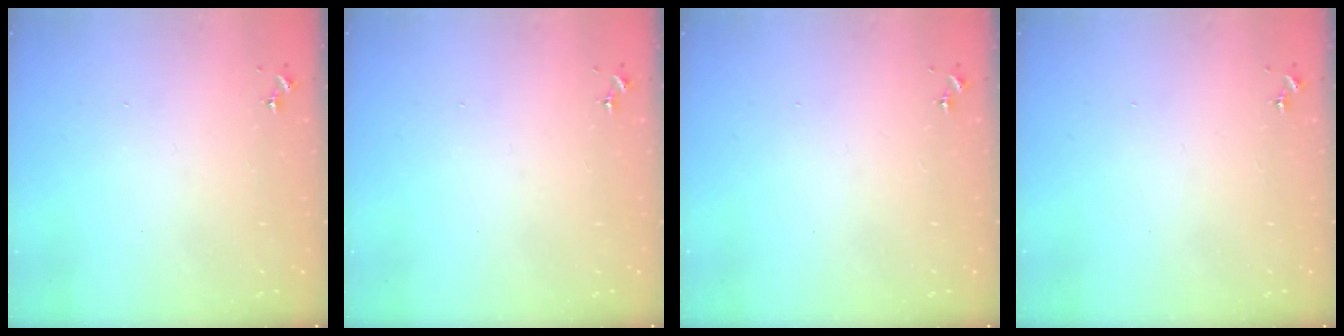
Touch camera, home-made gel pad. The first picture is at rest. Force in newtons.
{"total": 0.0}
{"total": 0.0}
{"total": 0.0}